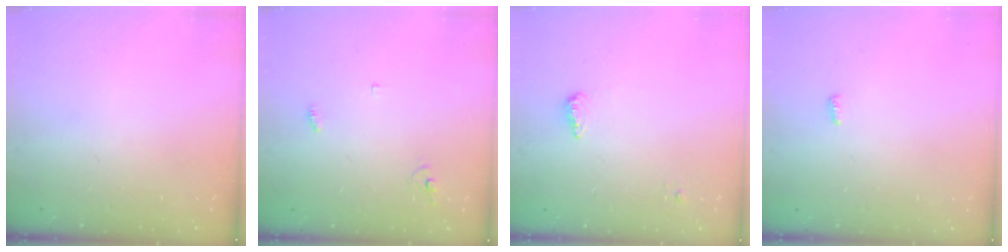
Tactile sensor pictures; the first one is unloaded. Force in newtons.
{"total": 2.9, "press": 2.9, "slide": 0.2}
{"total": 5.0, "press": 4.9, "slide": 1.1}
{"total": 2.8, "press": 2.8, "slide": 0.5}